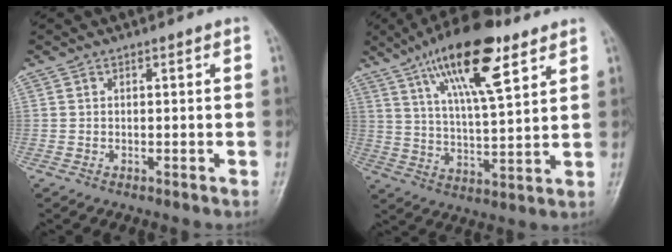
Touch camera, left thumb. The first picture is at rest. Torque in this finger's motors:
{"motor_torque": [0.48, 0.68, 1.56, -1.22, 0.44]}